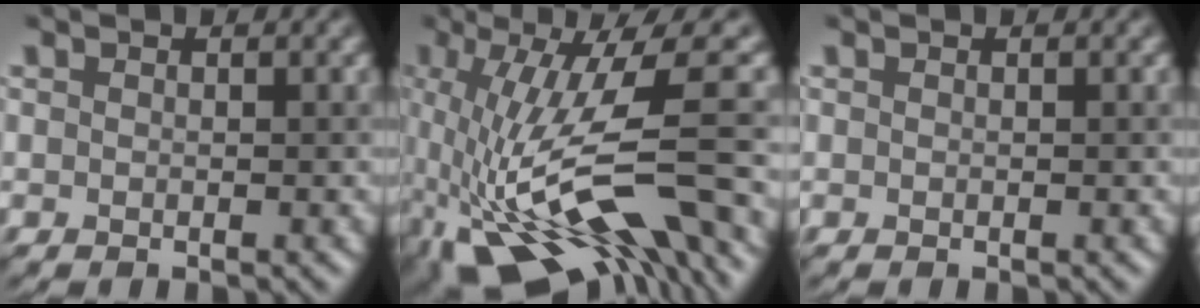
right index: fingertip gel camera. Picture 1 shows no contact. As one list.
[{"total": 14.8, "force": [-4.6, 4.5, 13.4], "torque": [-0.243, 0.019, -0.069]}, {"total": 0.0}]